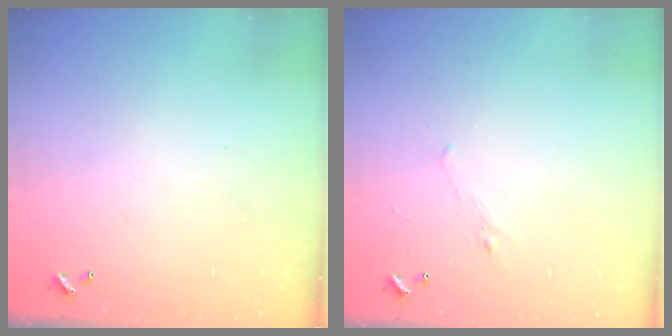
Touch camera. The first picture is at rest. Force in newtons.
{"total": 0.7, "press": 0.2, "slide": 0.7}